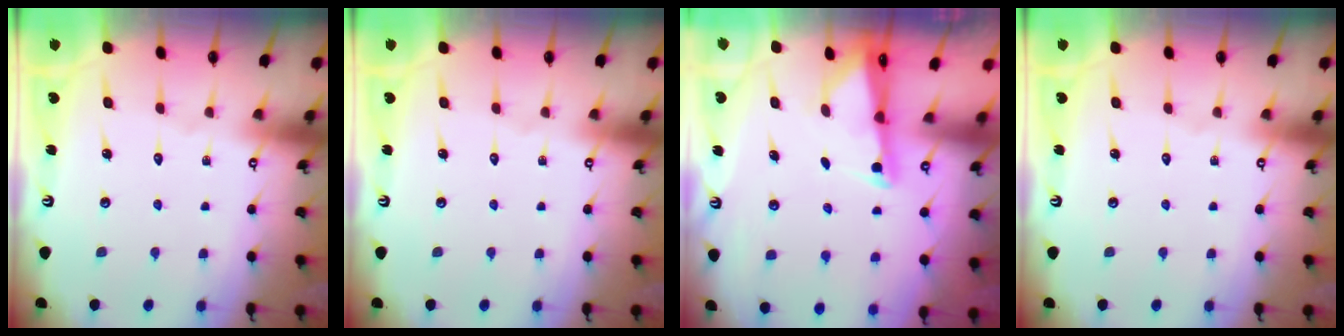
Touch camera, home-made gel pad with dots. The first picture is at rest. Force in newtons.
{"total": 0.0}
{"total": 1.8, "press": 1.8, "slide": 0.4}
{"total": 0.0}